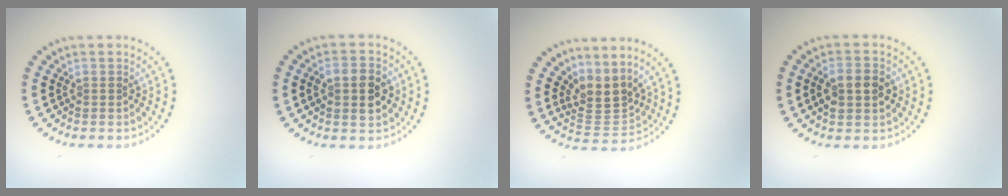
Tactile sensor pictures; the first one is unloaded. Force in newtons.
{"total": 3.9, "press": 3.9, "slide": 0.2}
{"total": 3.4, "press": 2.4, "slide": 2.4}
{"total": 3.6, "press": 3.6, "slide": 0.2}